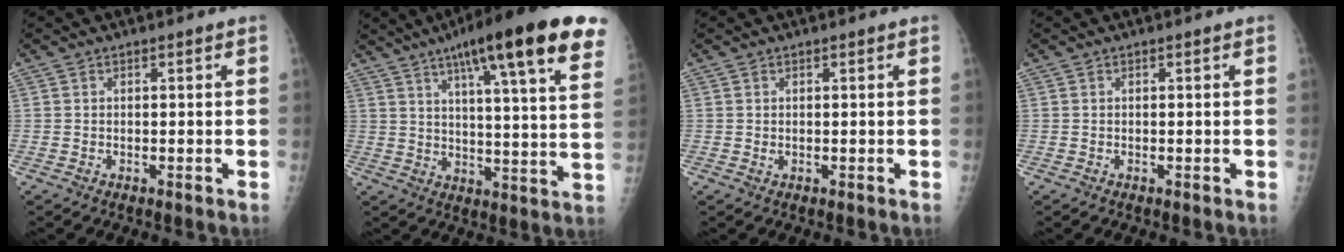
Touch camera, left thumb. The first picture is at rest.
{"total": 25.3, "force": [15.2, 3.7, 19.9], "torque": [-0.280, -0.030, 0.204]}
{"total": 0.7, "force": [0.2, 0.3, 0.5], "torque": [-0.009, 0.003, 0.007]}
{"total": 0.0}